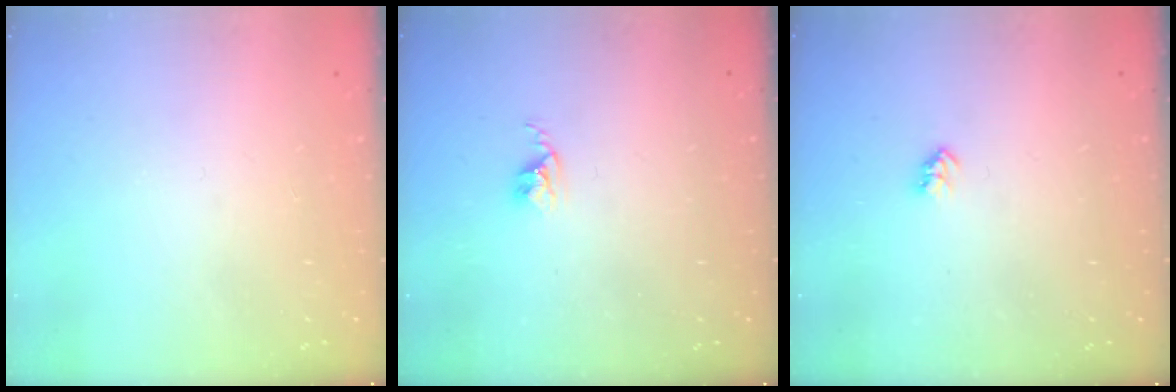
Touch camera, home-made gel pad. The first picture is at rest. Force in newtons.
{"total": 2.6, "press": 2.6, "slide": 0.4}
{"total": 2.6, "press": 2.6, "slide": 0.4}